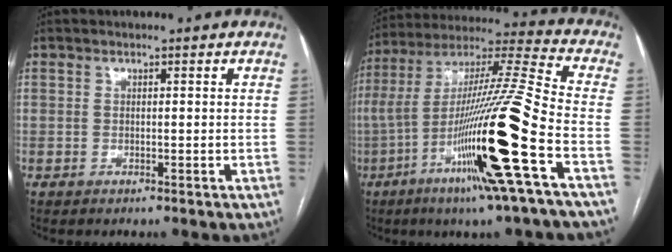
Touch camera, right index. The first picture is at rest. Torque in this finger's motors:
{"motor_torque": [2.14, 0.00, 1.05, 0.21]}